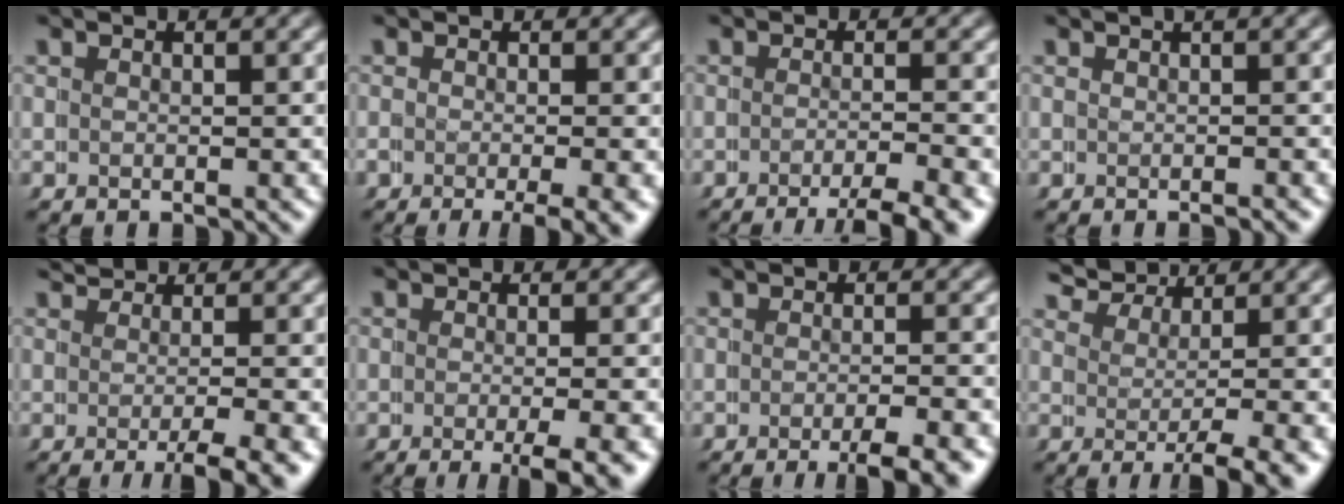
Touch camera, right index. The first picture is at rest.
{"total": 2.9, "force": [-1.8, 0.5, 2.2], "torque": [-0.025, -0.005, -0.030]}
{"total": 4.0, "force": [-2.8, 0.4, 2.9], "torque": [-0.038, -0.004, -0.049]}
{"total": 0.7, "force": [0.3, 0.0, 0.7], "torque": [0.002, 0.017, -0.004]}
{"total": 3.5, "force": [-0.4, 0.5, 3.5], "torque": [-0.027, 0.010, -0.012]}
{"total": 4.2, "force": [-2.2, 0.6, 3.5], "torque": [-0.033, 0.002, -0.037]}
{"total": 3.4, "force": [-2.2, 0.4, 2.5], "torque": [-0.027, 0.003, -0.041]}
{"total": 4.8, "force": [2.9, 1.1, 3.6], "torque": [-0.044, 0.016, 0.043]}